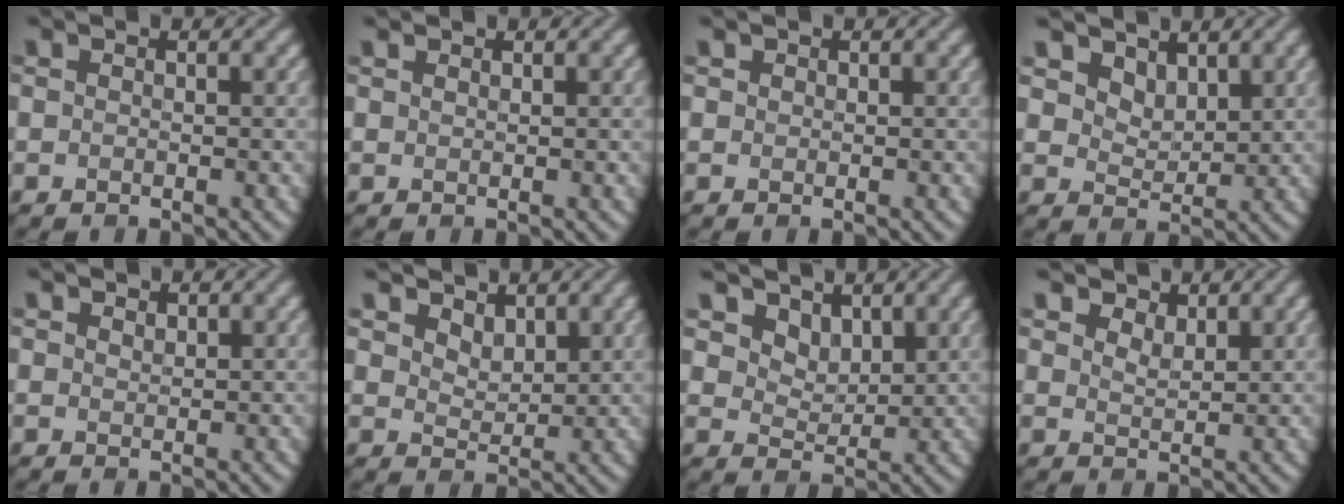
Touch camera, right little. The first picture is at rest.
{"total": 0.7, "force": [0.6, 0.1, 0.1], "torque": [-0.004, -0.002, 0.012]}
{"total": 0.5, "force": [0.4, 0.4, 0.0], "torque": [-0.001, -0.001, 0.011]}
{"total": 3.6, "force": [2.8, 1.9, 1.3], "torque": [-0.041, -0.017, 0.055]}
{"total": 1.1, "force": [0.9, 0.4, 0.3], "torque": [-0.007, -0.001, 0.022]}
{"total": 3.1, "force": [2.6, 1.4, 1.0], "torque": [-0.033, -0.012, 0.048]}
{"total": 4.3, "force": [3.2, 2.4, 1.6], "torque": [-0.049, -0.021, 0.065]}
{"total": 2.5, "force": [2.2, 0.9, 0.7], "torque": [-0.017, -0.004, 0.037]}